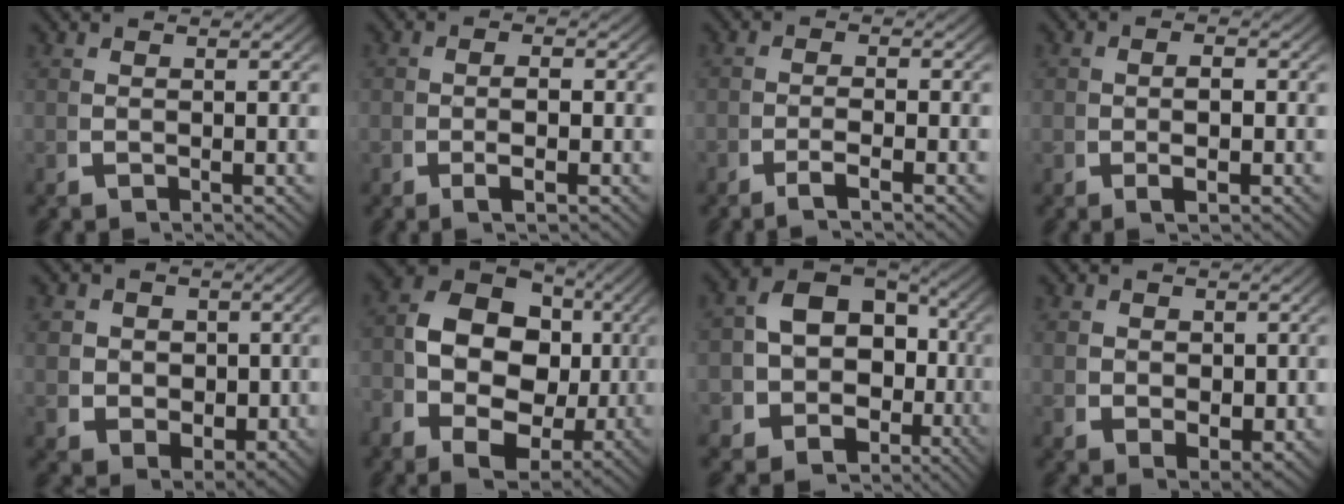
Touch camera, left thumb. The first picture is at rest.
{"total": 2.2, "force": [-0.5, 0.9, 1.9], "torque": [-0.036, -0.003, -0.009]}
{"total": 2.3, "force": [-1.4, 0.5, 1.7], "torque": [-0.036, 0.000, -0.031]}
{"total": 2.3, "force": [-0.4, 1.2, 1.9], "torque": [-0.035, -0.006, -0.004]}
{"total": 5.5, "force": [0.6, 4.6, 3.0], "torque": [-0.071, -0.031, 0.027]}
{"total": 11.8, "force": [0.8, 8.4, 8.3], "torque": [-0.161, -0.027, 0.012]}
{"total": 12.4, "force": [-2.5, 10.6, 6.0], "torque": [-0.143, -0.053, -0.032]}
{"total": 3.5, "force": [0.7, 2.6, 2.2], "torque": [-0.052, -0.024, 0.030]}